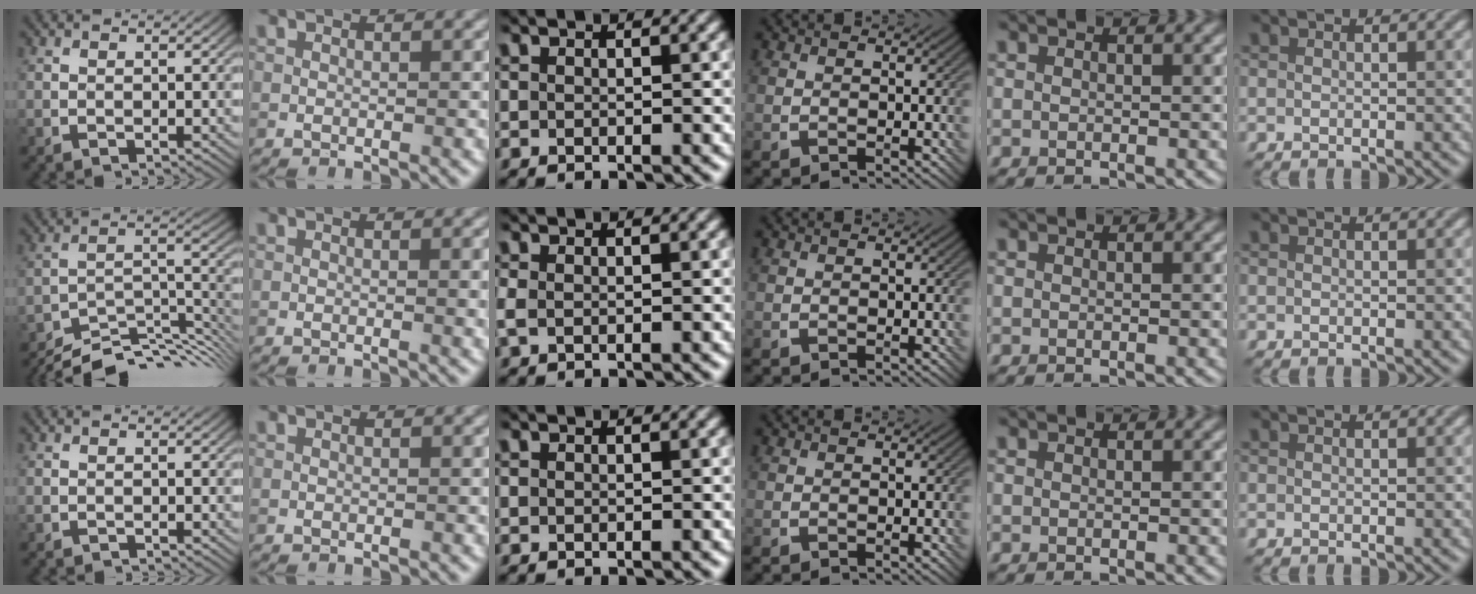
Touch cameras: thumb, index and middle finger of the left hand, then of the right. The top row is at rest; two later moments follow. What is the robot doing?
{"motion": "insert", "object": "bottle cap"}